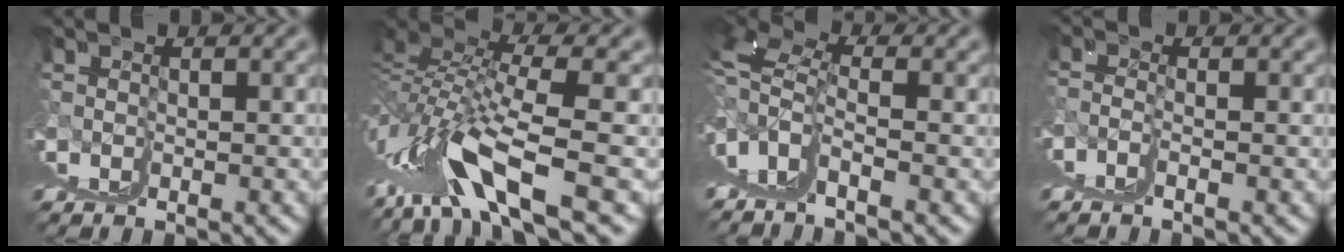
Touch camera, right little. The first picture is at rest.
{"total": 7.3, "force": [3.0, 0.4, 6.7], "torque": [-0.116, 0.025, 0.055]}
{"total": 5.9, "force": [3.0, 1.5, 4.9], "torque": [-0.060, 0.028, 0.046]}
{"total": 2.6, "force": [1.1, 1.2, 2.1], "torque": [-0.035, 0.004, 0.020]}